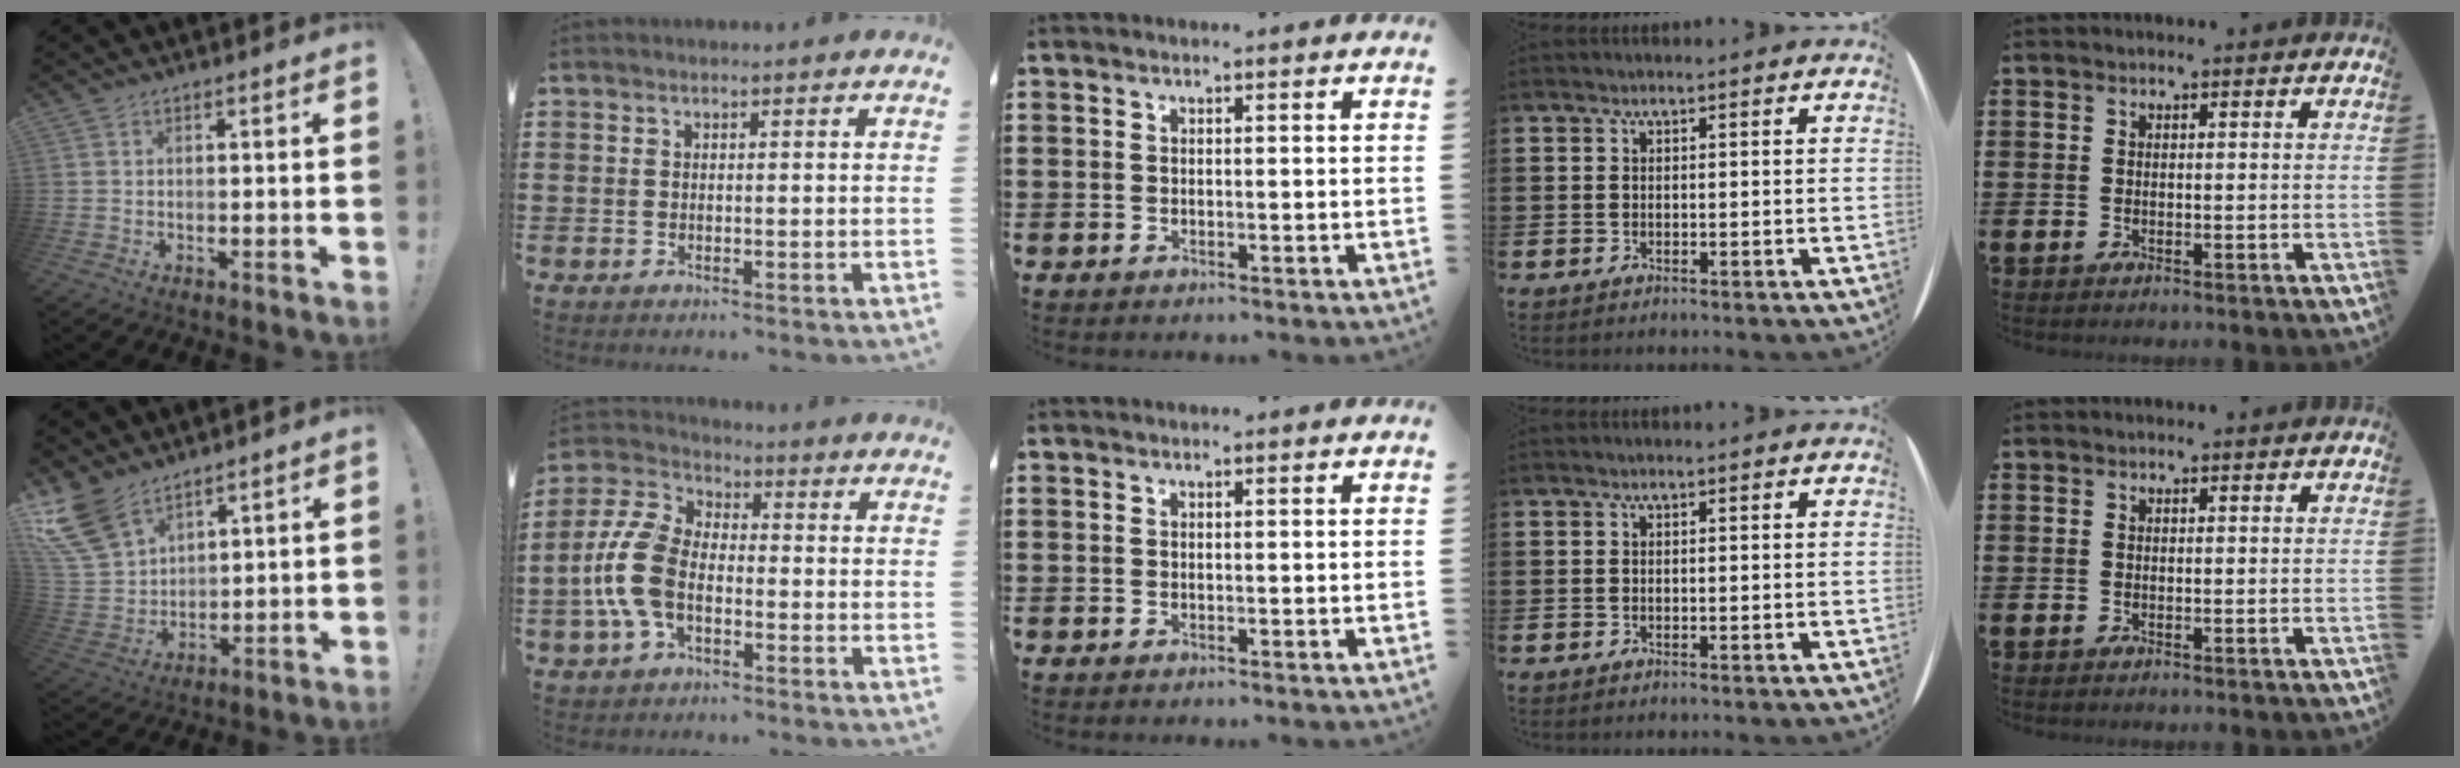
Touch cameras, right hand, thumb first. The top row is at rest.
{"thumb": {"total": 13.6, "force": [9.7, 7.6, 5.8], "torque": [-0.140, -0.062, 0.188]}, "index": {"total": 9.7, "force": [-2.2, 5.7, 7.6], "torque": [-0.205, -0.005, -0.050]}}